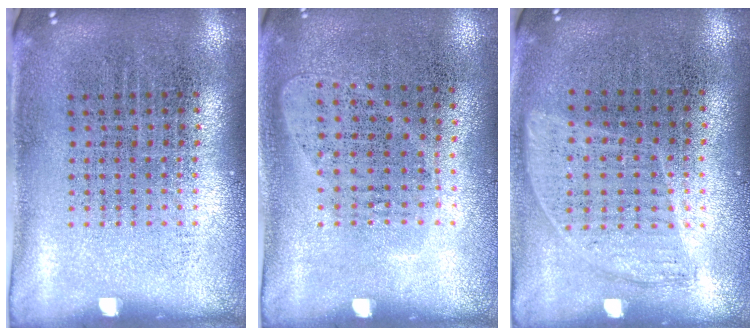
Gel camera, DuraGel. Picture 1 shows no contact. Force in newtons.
{"total": 0.9, "press": 0.8, "slide": 0.4}
{"total": 0.9, "press": 0.7, "slide": 0.4}